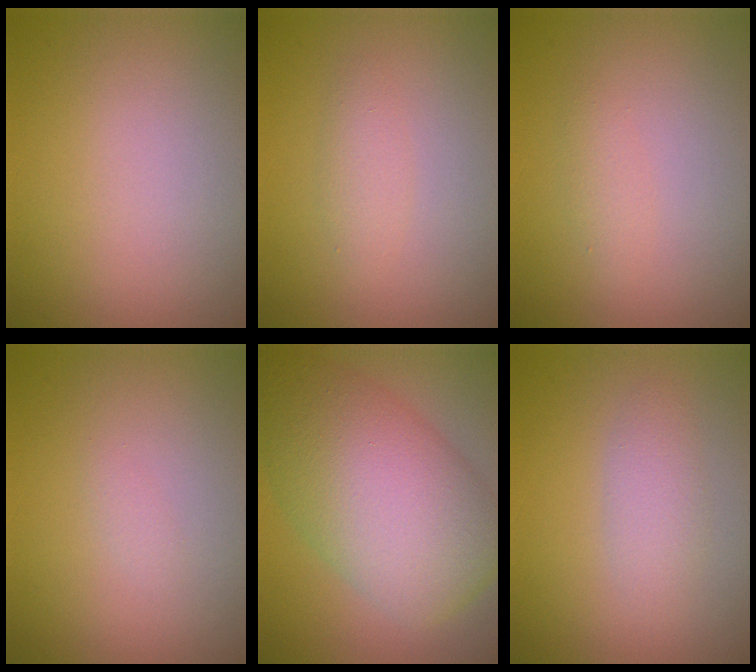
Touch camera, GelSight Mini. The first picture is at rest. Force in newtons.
{"total": 1.4, "press": 1.4, "slide": 0.1}
{"total": 1.1, "press": 1.1, "slide": 0.1}
{"total": 0.6, "press": 0.6, "slide": 0.0}
{"total": 11.5, "press": 11.5, "slide": 0.7}
{"total": 1.9, "press": 1.9, "slide": 0.1}